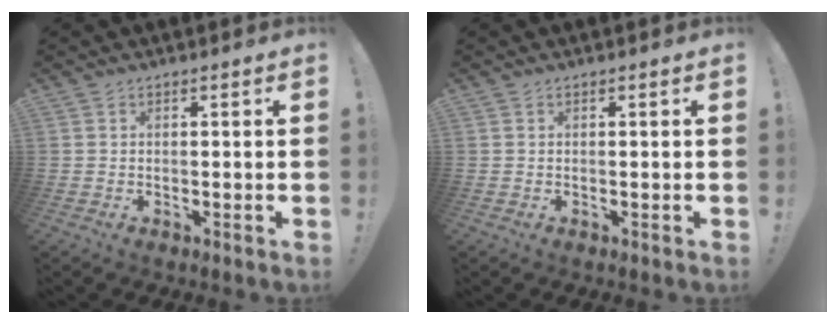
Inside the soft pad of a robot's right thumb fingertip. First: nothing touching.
{"total": 0.0}